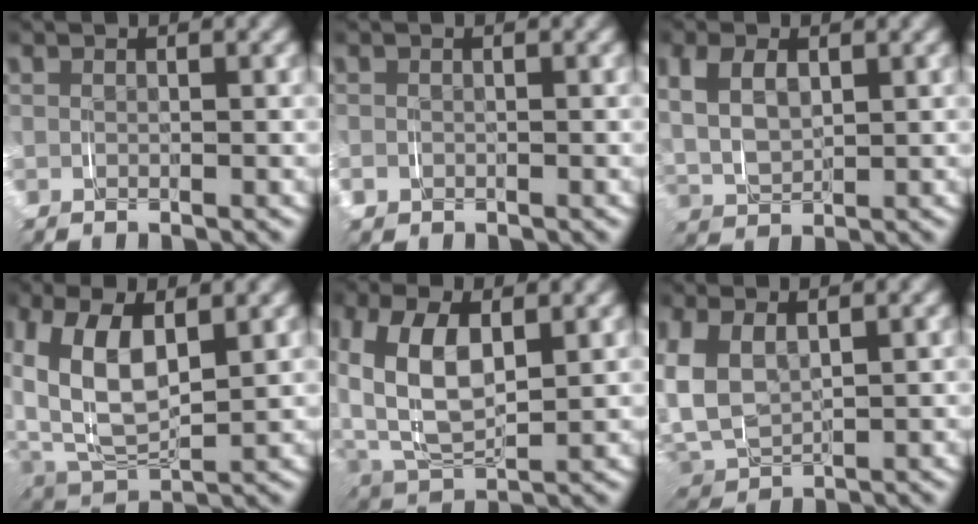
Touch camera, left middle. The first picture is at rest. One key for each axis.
{"total": 1.8, "fx": -0.7, "fy": 1.6, "fz": 0.5, "tx": -0.019, "ty": -0.010, "tz": -0.010}
{"total": 6.2, "fx": 1.4, "fy": 4.7, "fz": 3.9, "tx": -0.106, "ty": -0.006, "tz": 0.028}
{"total": 9.5, "fx": 1.6, "fy": 6.8, "fz": 6.4, "tx": -0.174, "ty": -0.016, "tz": 0.037}
{"total": 8.4, "fx": 1.2, "fy": 5.8, "fz": 6.0, "tx": -0.160, "ty": -0.018, "tz": 0.035}
{"total": 9.0, "fx": 0.7, "fy": 7.5, "fz": 4.9, "tx": -0.165, "ty": -0.021, "tz": 0.019}